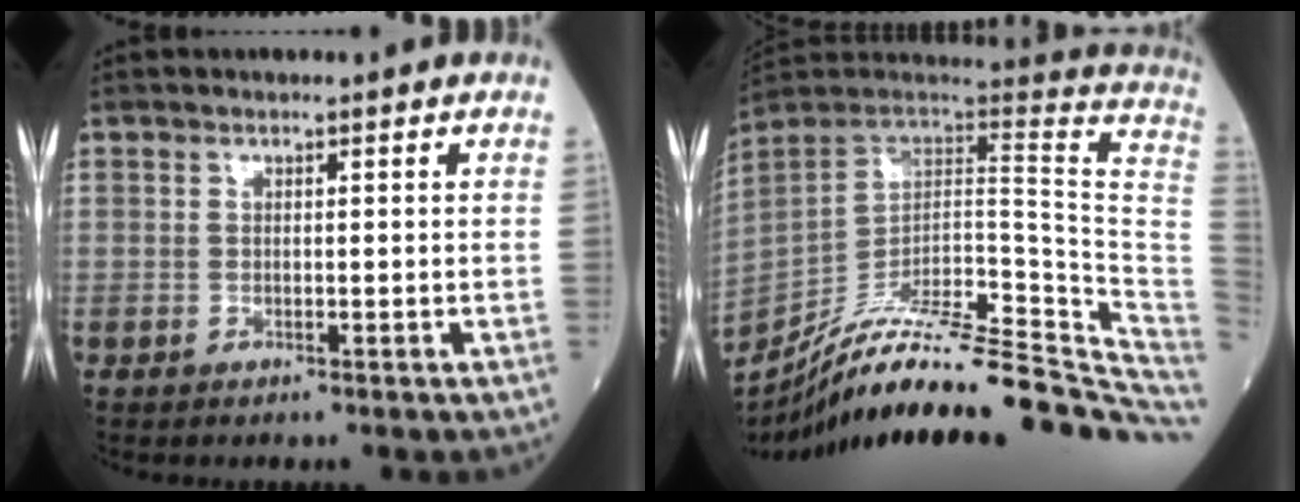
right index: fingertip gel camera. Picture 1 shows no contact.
{"total": 33.6, "force": [-28.7, 2.9, 17.2], "torque": [-0.148, -0.027, -0.409]}